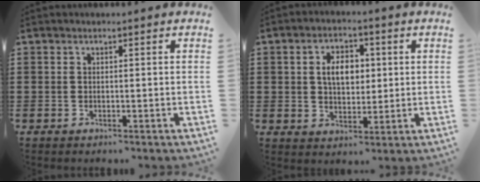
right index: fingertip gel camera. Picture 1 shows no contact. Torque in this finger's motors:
{"motor_torque": [0.30, -0.11, 0.45, 0.13]}